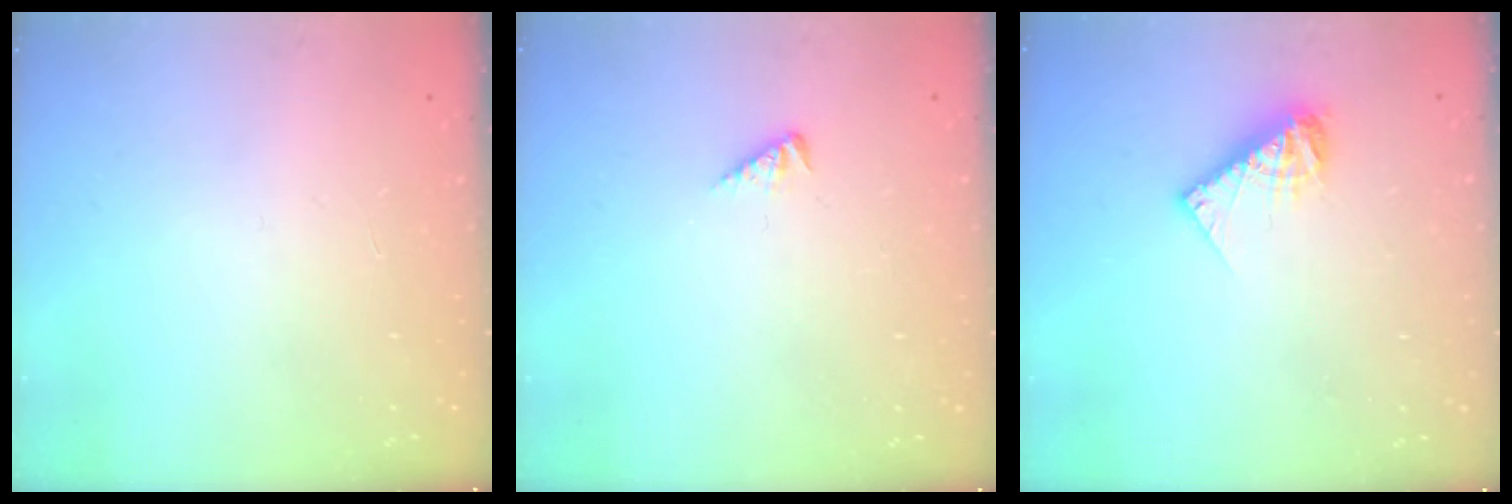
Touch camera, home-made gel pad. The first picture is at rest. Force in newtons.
{"total": 2.1, "press": 2.1, "slide": 0.4}
{"total": 8.1, "press": 8.1, "slide": 0.7}